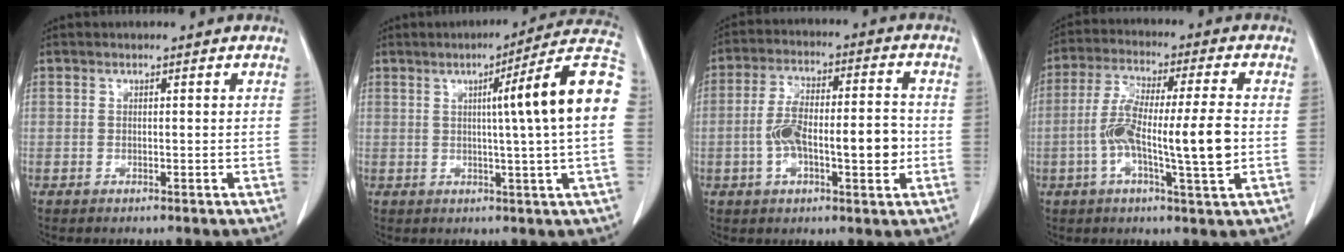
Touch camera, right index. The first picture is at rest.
{"total": 14.2, "force": [1.9, -1.8, 13.9], "torque": [-0.185, 0.017, 0.018]}
{"total": 11.4, "force": [-1.8, 3.5, 10.7], "torque": [-0.189, 0.023, -0.025]}
{"total": 12.4, "force": [-1.7, 1.1, 12.3], "torque": [-0.224, 0.006, -0.031]}